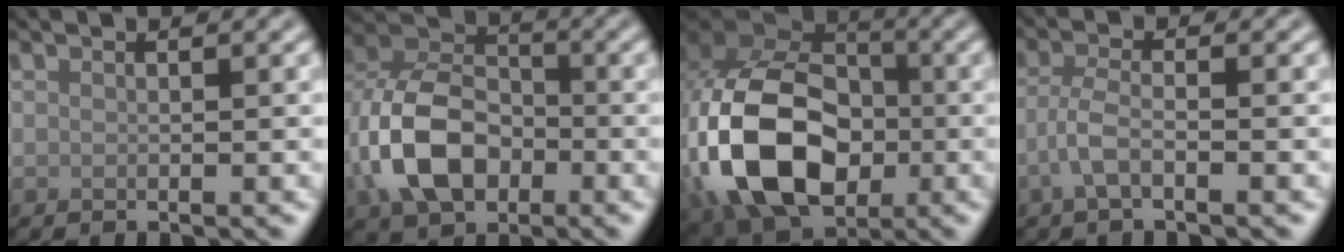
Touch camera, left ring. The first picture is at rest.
{"total": 8.5, "force": [-2.4, 5.8, 5.7], "torque": [-0.116, 0.008, -0.057]}
{"total": 15.6, "force": [-3.4, 10.9, 10.7], "torque": [-0.246, -0.009, -0.076]}
{"total": 2.6, "force": [-1.2, 0.8, 2.2], "torque": [-0.047, 0.005, -0.033]}